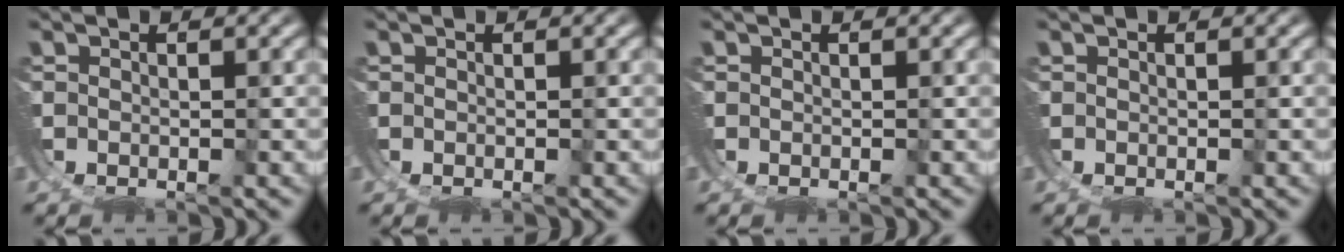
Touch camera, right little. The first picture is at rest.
{"total": 0.0}
{"total": 0.0}
{"total": 0.0}